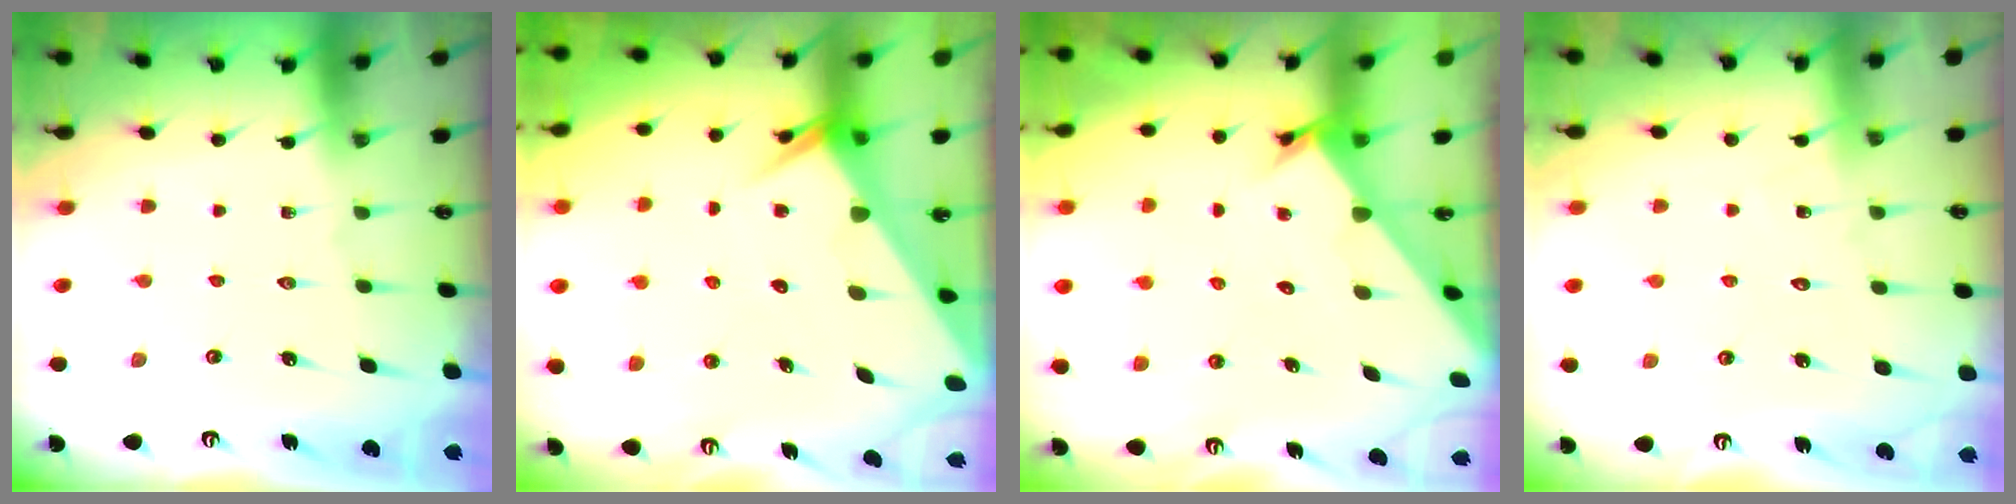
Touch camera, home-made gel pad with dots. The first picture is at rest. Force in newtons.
{"total": 6.1, "press": 6.0, "slide": 0.5}
{"total": 2.4, "press": 2.4, "slide": 0.2}
{"total": 5.2, "press": 5.1, "slide": 0.5}